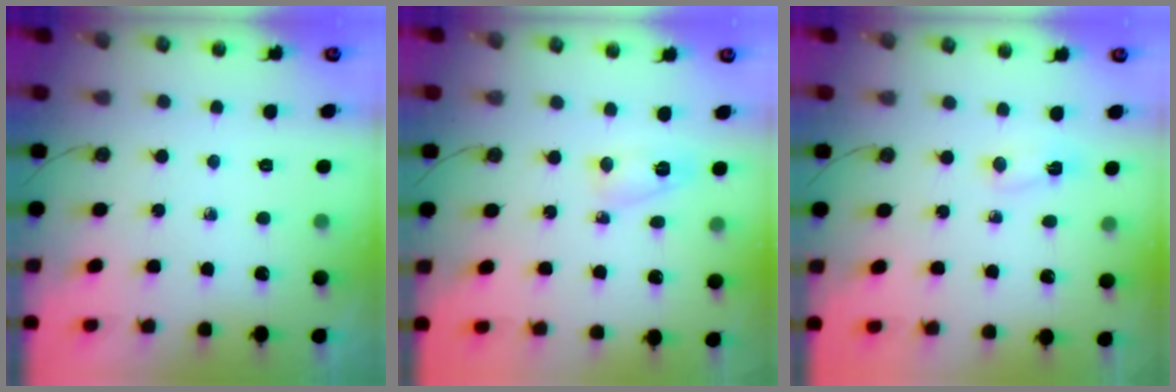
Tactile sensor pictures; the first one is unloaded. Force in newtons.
{"total": 3.4, "press": 3.4, "slide": 0.3}
{"total": 2.4, "press": 2.4, "slide": 0.5}